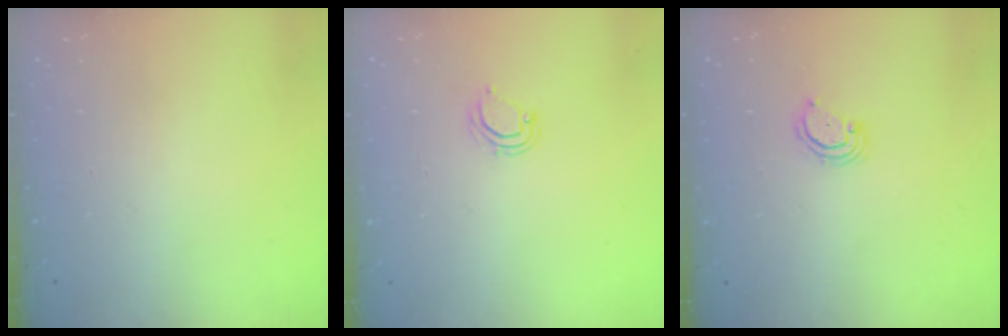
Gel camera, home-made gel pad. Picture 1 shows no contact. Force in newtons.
{"total": 4.8, "press": 4.8, "slide": 0.4}
{"total": 2.9, "press": 2.9, "slide": 0.3}